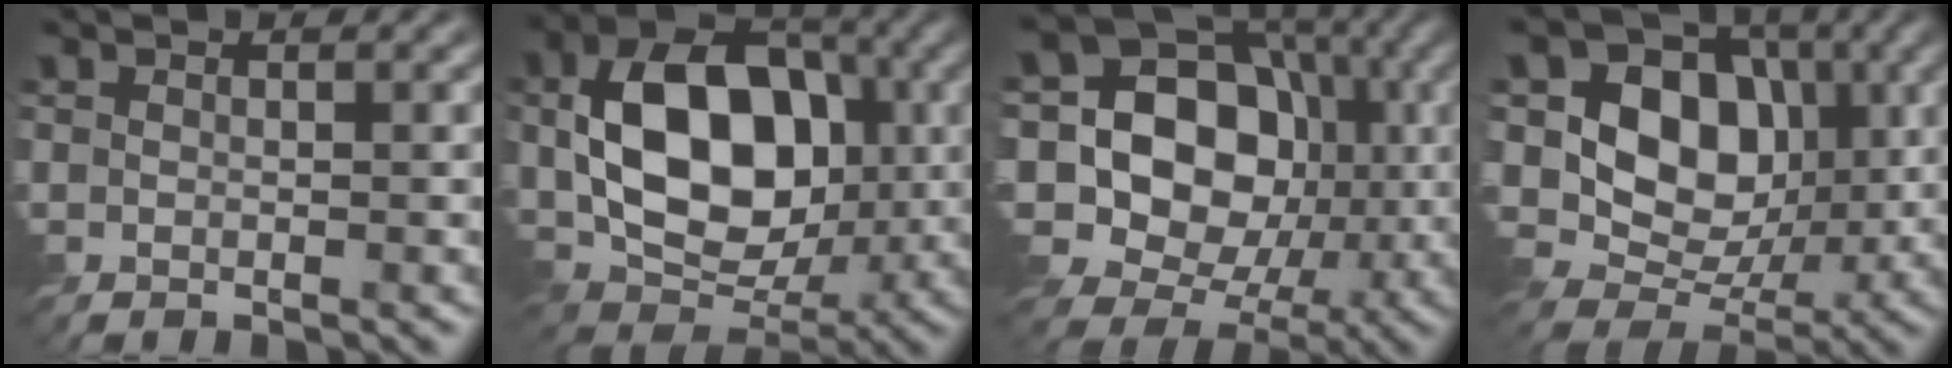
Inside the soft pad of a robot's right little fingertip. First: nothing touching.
{"total": 10.9, "force": [0.2, 7.6, 7.8], "torque": [-0.136, 0.001, 0.006]}
{"total": 17.1, "force": [1.0, 14.1, 9.6], "torque": [-0.198, 0.045, 0.000]}
{"total": 9.9, "force": [1.7, 7.8, 5.9], "torque": [-0.109, -0.008, 0.010]}